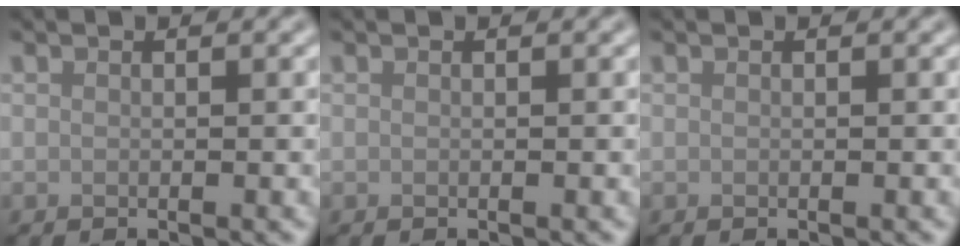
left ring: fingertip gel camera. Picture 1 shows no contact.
{"total": 0.0}
{"total": 0.0}